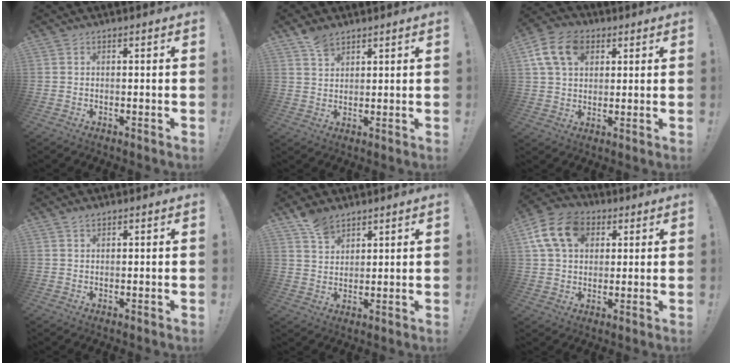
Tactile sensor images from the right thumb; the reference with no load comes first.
{"total": 4.7, "force": [3.8, 2.3, 1.7], "torque": [-0.020, -0.025, 0.070]}
{"total": 12.8, "force": [5.2, 9.1, 7.3], "torque": [-0.134, -0.007, 0.102]}
{"total": 1.4, "force": [1.1, 0.5, 0.7], "torque": [-0.008, -0.003, 0.020]}
{"total": 6.9, "force": [5.6, 3.6, 2.1], "torque": [-0.029, -0.036, 0.105]}
{"total": 15.3, "force": [5.6, 11.4, 8.6], "torque": [-0.147, -0.010, 0.111]}